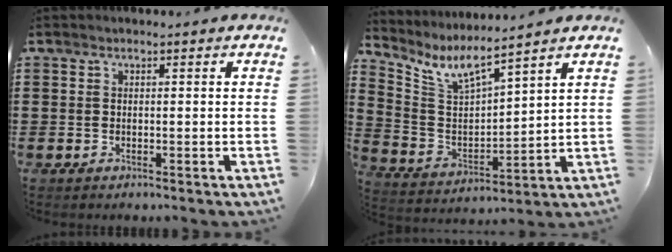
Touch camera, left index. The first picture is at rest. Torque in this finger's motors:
{"motor_torque": [0.80, 0.74, 0.04, 0.01]}